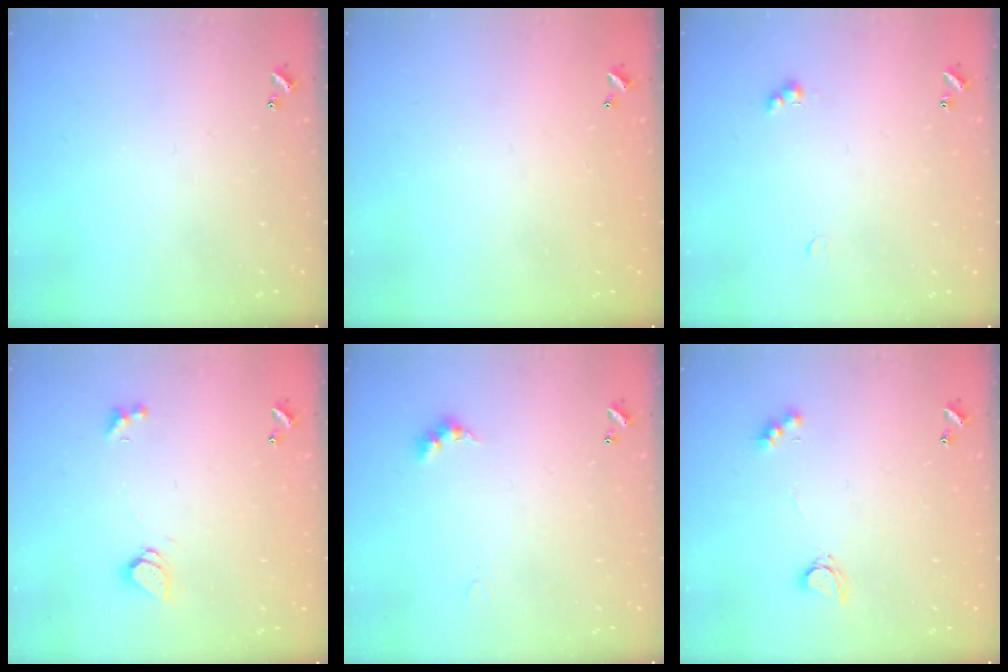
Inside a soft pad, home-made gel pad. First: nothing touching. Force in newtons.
{"total": 2.6, "press": 2.6, "slide": 0.0}
{"total": 1.8, "press": 1.8, "slide": 0.4}
{"total": 2.2, "press": 2.2, "slide": 0.5}
{"total": 2.8, "press": 2.8, "slide": 0.5}
{"total": 2.6, "press": 2.5, "slide": 0.5}